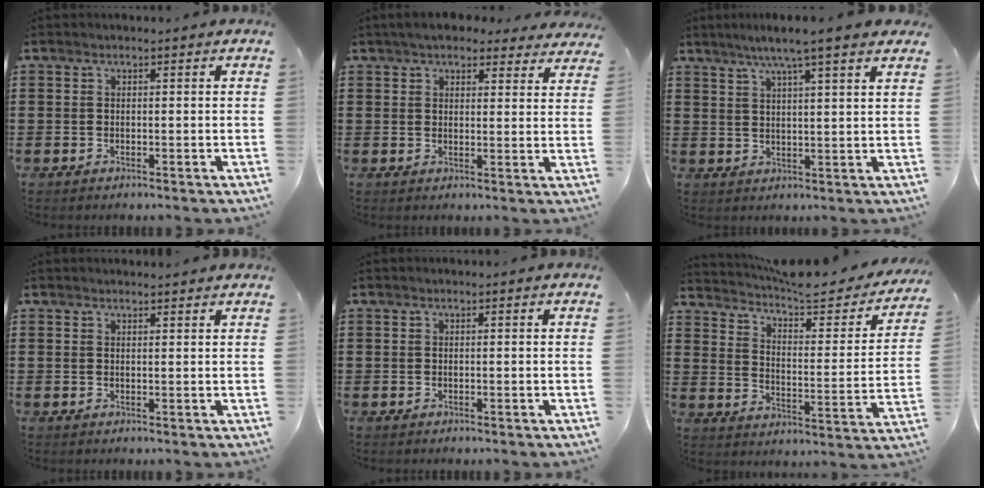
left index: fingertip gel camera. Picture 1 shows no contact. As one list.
[{"total": 4.7, "force": [4.2, 1.3, 1.6], "torque": [-0.044, -0.005, 0.078]}, {"total": 6.0, "force": [4.6, -0.4, 3.9], "torque": [-0.087, -0.009, 0.079]}, {"total": 1.1, "force": [1.1, 0.0, 0.1], "torque": [-0.005, -0.001, 0.021]}, {"total": 0.0}, {"total": 6.0, "force": [5.4, 1.1, 2.4], "torque": [-0.069, -0.035, 0.088]}]